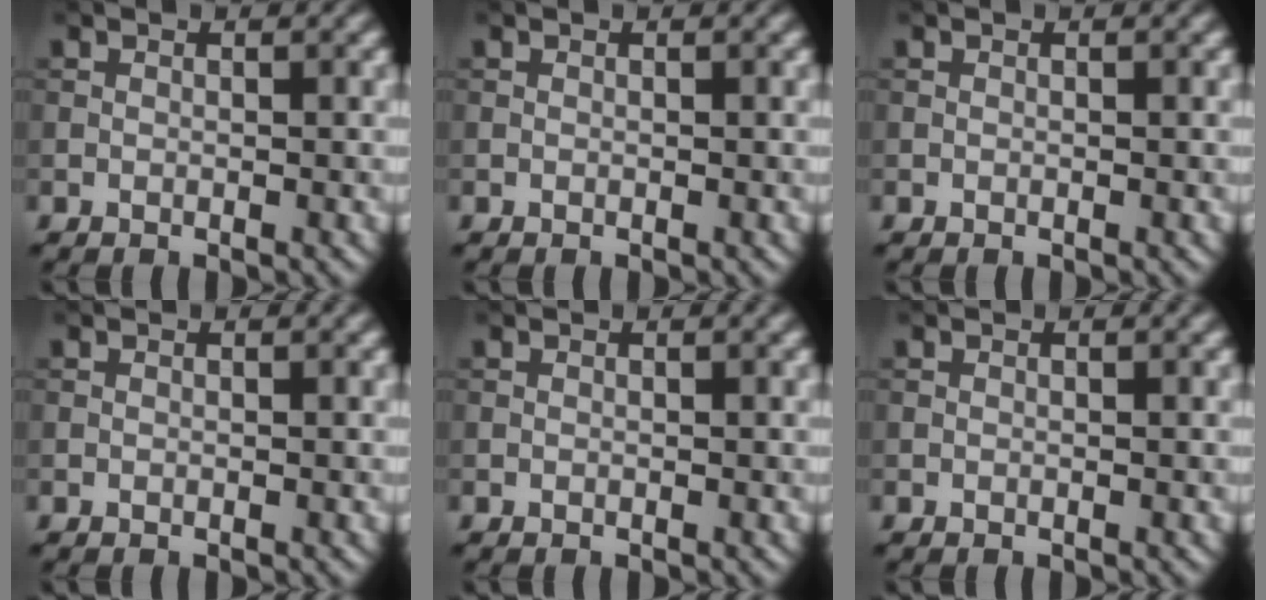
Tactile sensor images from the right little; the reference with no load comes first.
{"total": 0.0}
{"total": 0.0}
{"total": 0.0}
{"total": 0.0}
{"total": 0.0}